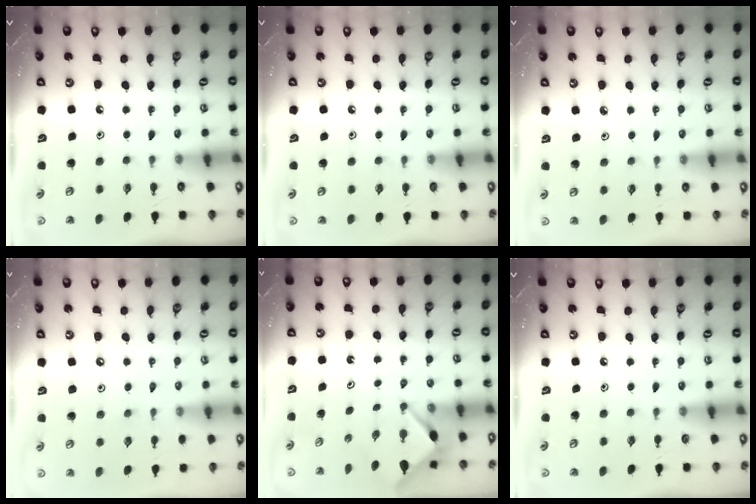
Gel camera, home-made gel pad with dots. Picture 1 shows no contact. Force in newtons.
{"total": 2.6, "press": 2.6, "slide": 0.4}
{"total": 2.6, "press": 2.6, "slide": 0.2}
{"total": 1.6, "press": 1.5, "slide": 0.4}
{"total": 2.9, "press": 2.9, "slide": 0.3}
{"total": 2.3, "press": 2.3, "slide": 0.4}